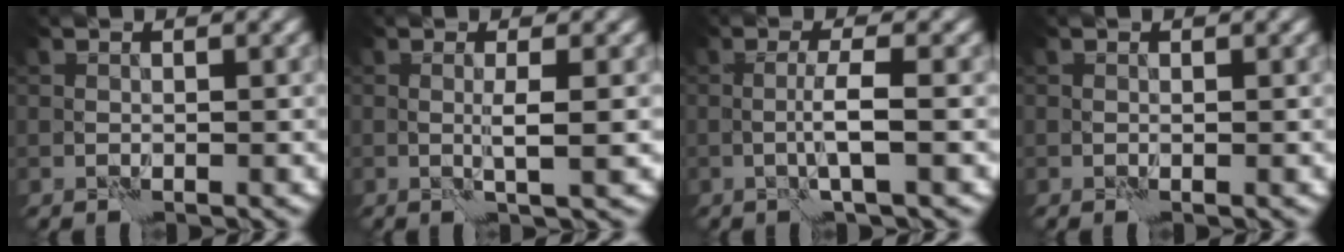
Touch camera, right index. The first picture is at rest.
{"total": 1.9, "force": [0.4, -0.2, 1.8], "torque": [-0.033, -0.006, 0.005]}
{"total": 2.4, "force": [0.0, -0.1, 2.4], "torque": [-0.043, -0.001, -0.003]}
{"total": 0.0}